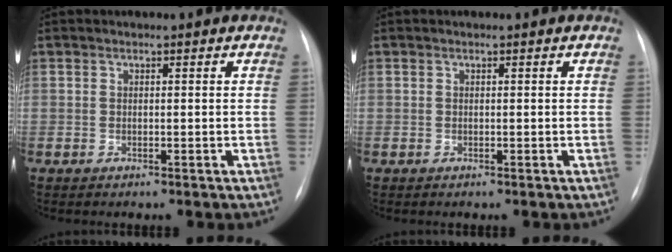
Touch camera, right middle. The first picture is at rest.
{"total": 0.0}